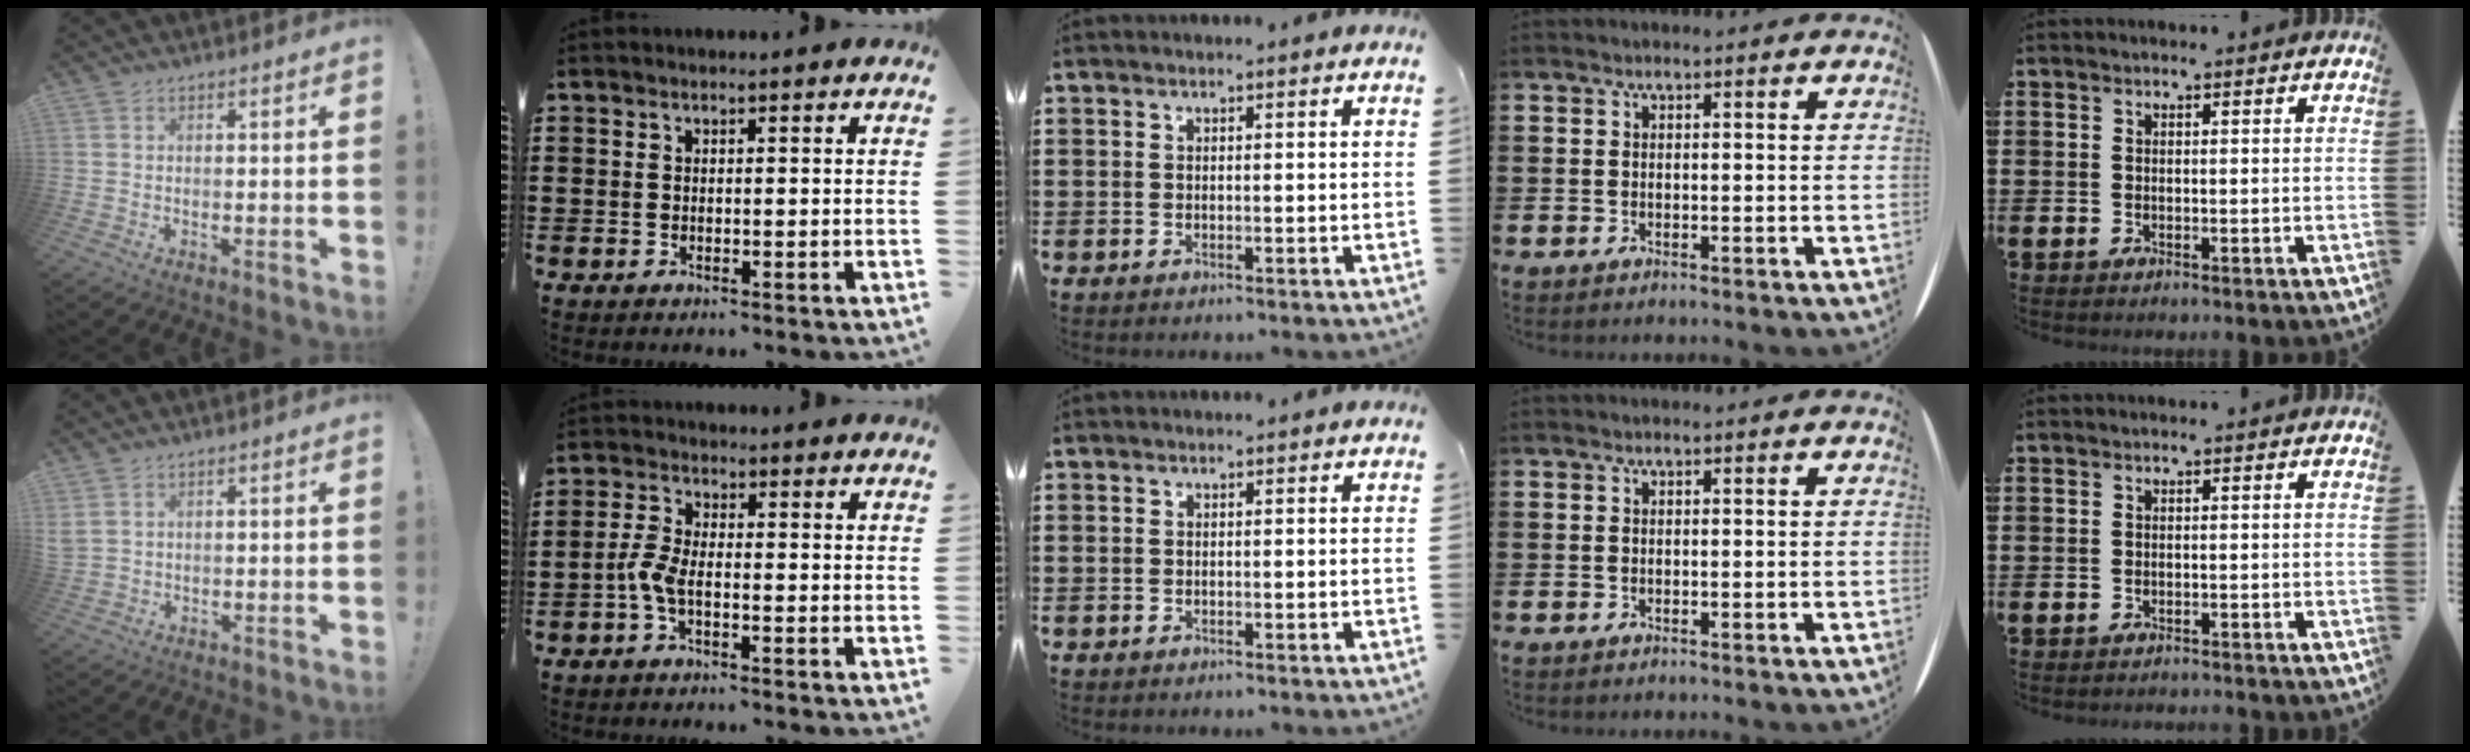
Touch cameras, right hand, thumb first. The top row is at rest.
{"thumb": {"total": 2.7, "force": [1.5, 1.8, 1.5], "torque": [-0.023, -0.007, 0.029]}, "index": {"total": 3.6, "force": [-1.4, 1.3, 3.0], "torque": [-0.081, -0.004, -0.033]}, "little": {"total": 0.5, "force": [-0.5, 0.0, 0.0], "torque": [-0.001, -0.002, -0.011]}}